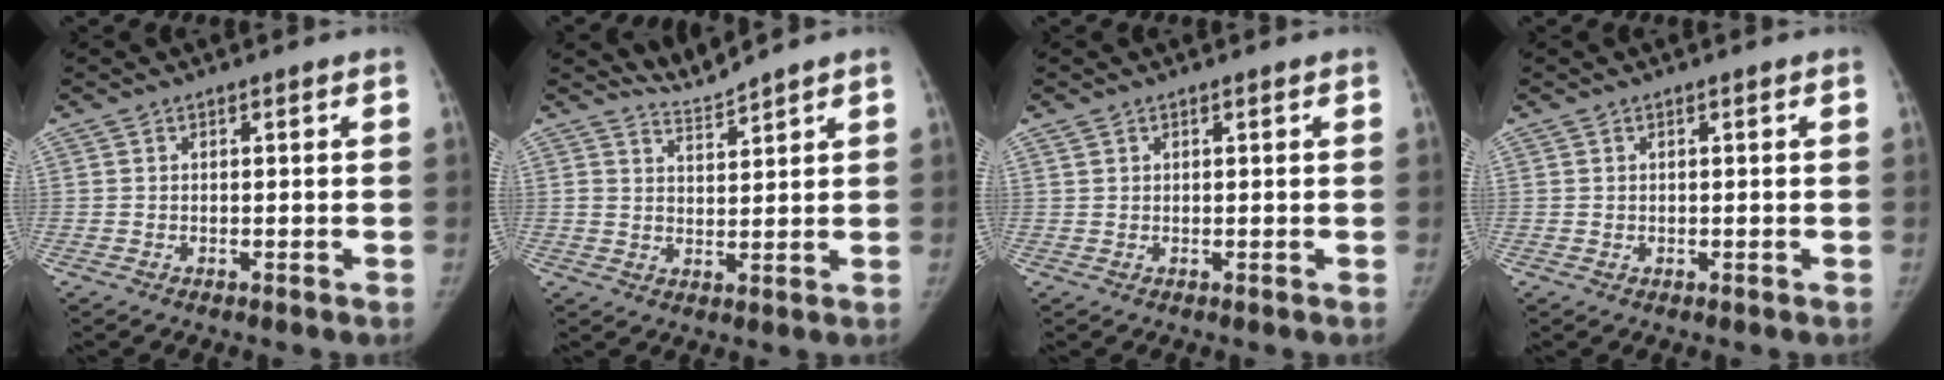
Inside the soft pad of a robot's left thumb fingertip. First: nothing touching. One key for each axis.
{"total": 3.5, "fx": 3.3, "fy": -1.0, "fz": -0.6, "tx": 0.013, "ty": -0.030, "tz": 0.073}
{"total": 1.1, "fx": 0.8, "fy": 0.7, "fz": 0.4, "tx": -0.006, "ty": 0.002, "tz": 0.017}
{"total": 0.6, "fx": 0.4, "fy": 0.4, "fz": 0.2, "tx": 0.000, "ty": -0.003, "tz": 0.007}